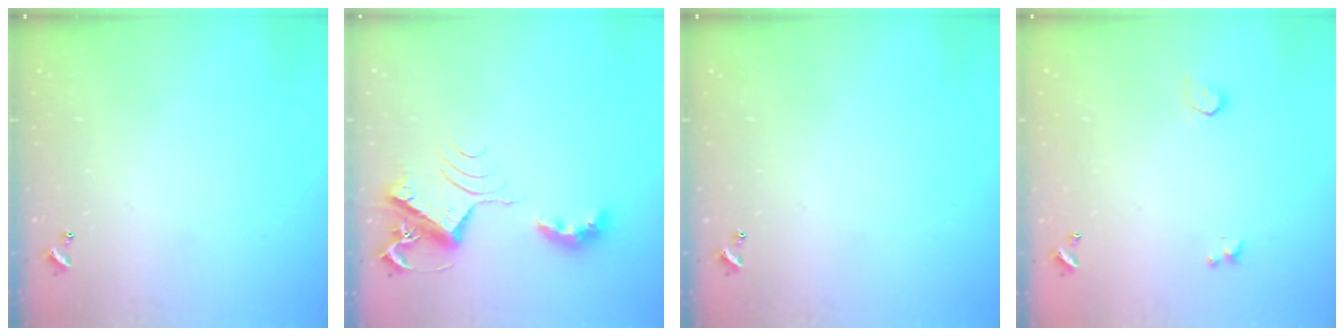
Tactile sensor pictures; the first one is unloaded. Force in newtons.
{"total": 8.1, "press": 8.1, "slide": 0.1}
{"total": 0.0}
{"total": 1.0, "press": 0.7, "slide": 0.7}